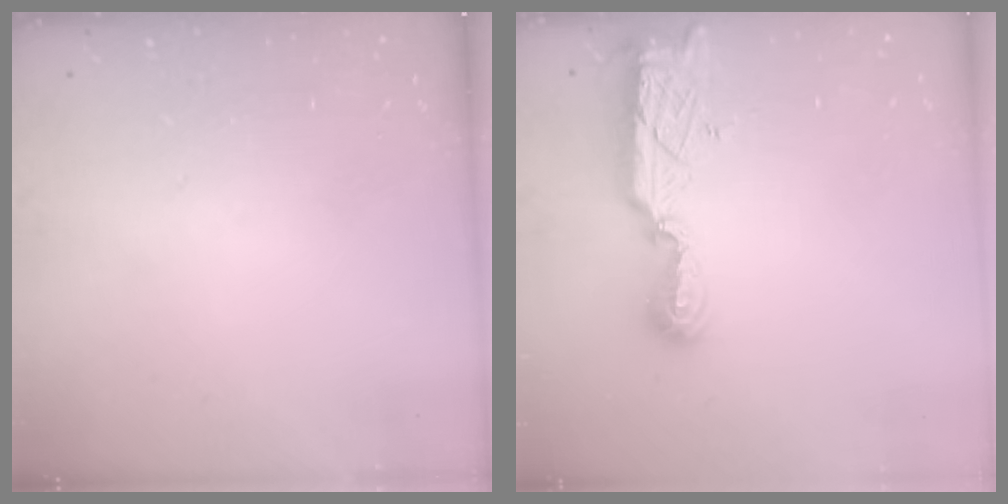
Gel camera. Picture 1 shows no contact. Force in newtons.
{"total": 8.4, "press": 8.4, "slide": 0.5}